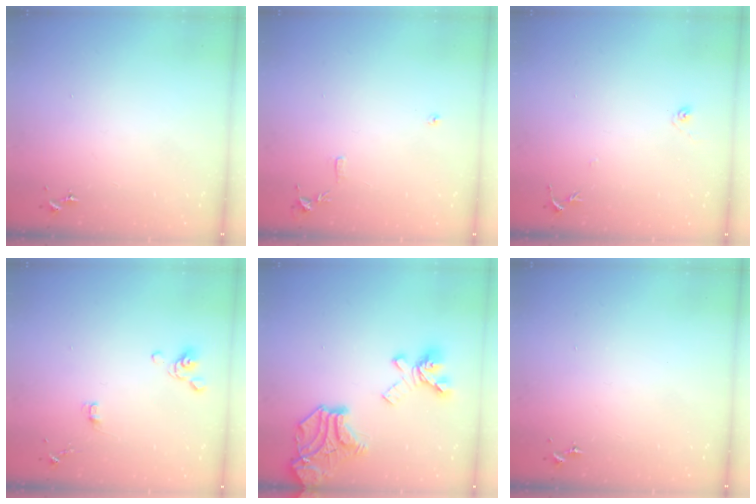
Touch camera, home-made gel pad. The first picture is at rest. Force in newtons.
{"total": 7.8, "press": 7.8, "slide": 0.8}
{"total": 5.9, "press": 5.9, "slide": 0.6}
{"total": 4.1, "press": 3.9, "slide": 1.4}
{"total": 21.3, "press": 21.2, "slide": 1.6}
{"total": 0.0}